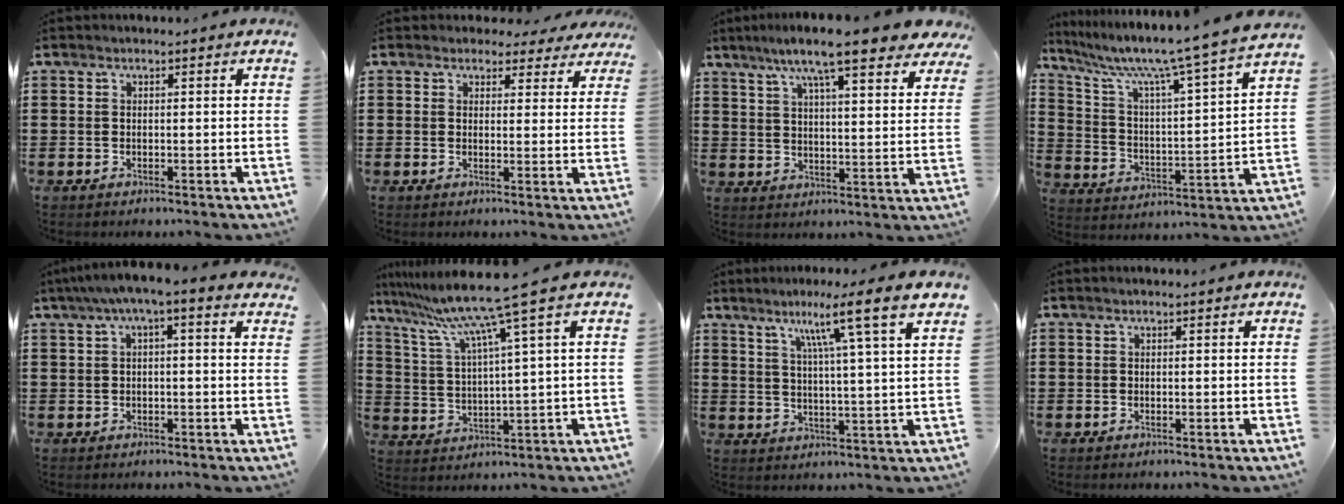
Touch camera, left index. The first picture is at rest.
{"total": 3.2, "force": [2.8, 1.5, 0.5], "torque": [-0.014, -0.003, 0.051]}
{"total": 10.3, "force": [8.0, 0.9, 6.4], "torque": [-0.135, -0.026, 0.131]}
{"total": 8.3, "force": [7.0, -1.0, 4.3], "torque": [-0.113, -0.059, 0.105]}
{"total": 3.1, "force": [0.8, 0.4, 2.9], "torque": [-0.057, 0.001, 0.010]}
{"total": 10.2, "force": [6.8, -1.4, 7.4], "torque": [-0.177, -0.037, 0.104]}
{"total": 9.0, "force": [5.7, -1.0, 6.9], "torque": [-0.129, -0.026, 0.082]}
{"total": 0.0}